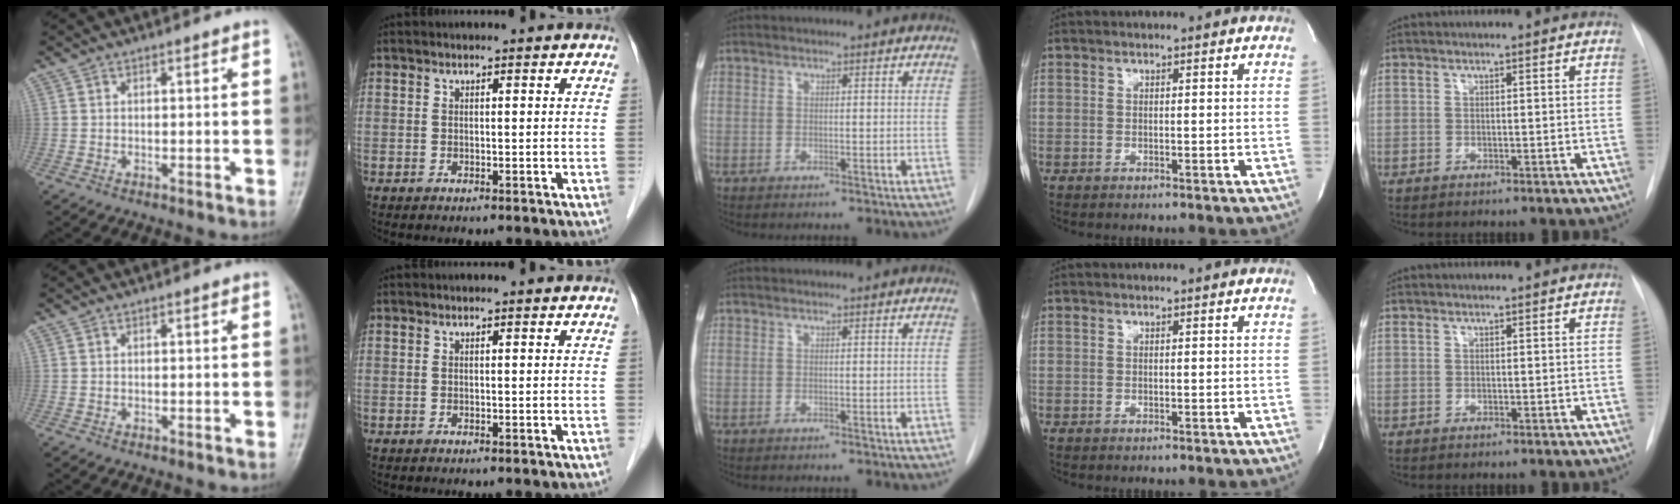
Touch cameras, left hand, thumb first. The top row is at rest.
{}